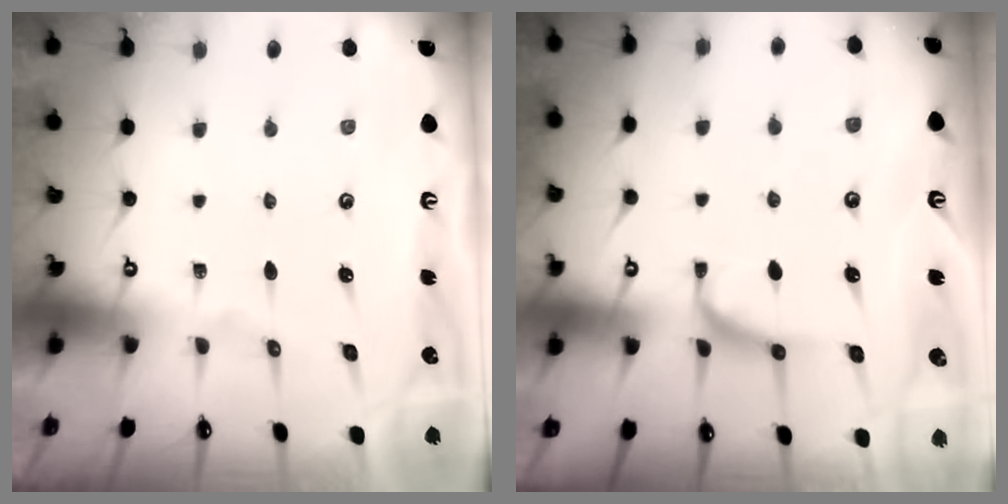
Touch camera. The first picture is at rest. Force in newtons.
{"total": 0.9, "press": 0.8, "slide": 0.4}